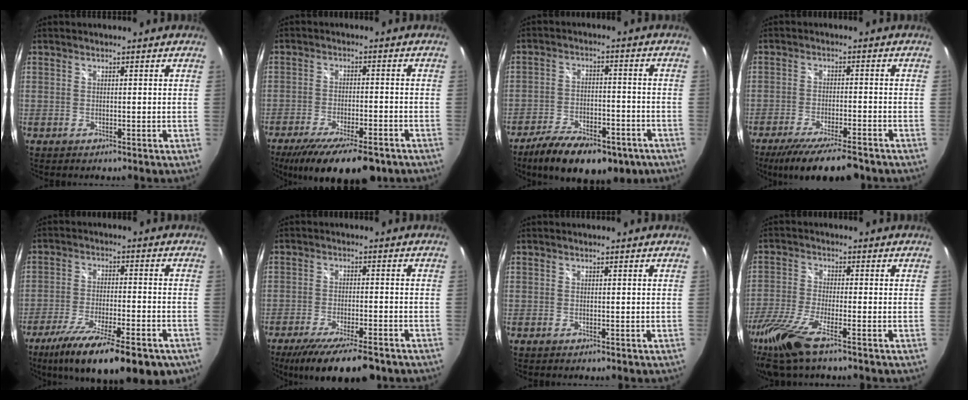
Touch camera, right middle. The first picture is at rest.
{"total": 16.3, "force": [-12.0, 4.6, 10.0], "torque": [-0.191, -0.048, -0.183]}
{"total": 17.7, "force": [-12.1, 7.4, 10.5], "torque": [-0.202, -0.027, -0.180]}
{"total": 12.5, "force": [-10.2, 2.0, 6.9], "torque": [-0.141, -0.033, -0.162]}
{"total": 20.6, "force": [-13.9, 6.0, 13.9], "torque": [-0.249, -0.059, -0.212]}
{"total": 13.4, "force": [-10.3, 2.8, 8.1], "torque": [-0.162, -0.041, -0.164]}
{"total": 0.0}
{"total": 11.6, "force": [-8.2, 1.5, 8.2], "torque": [-0.192, -0.044, -0.158]}